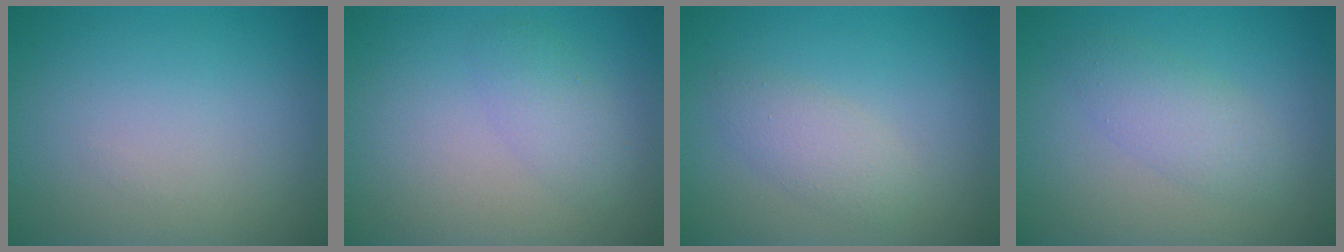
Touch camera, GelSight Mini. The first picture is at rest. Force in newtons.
{"total": 2.1, "press": 2.1, "slide": 0.1}
{"total": 2.3, "press": 2.3, "slide": 0.1}
{"total": 2.7, "press": 2.7, "slide": 0.0}